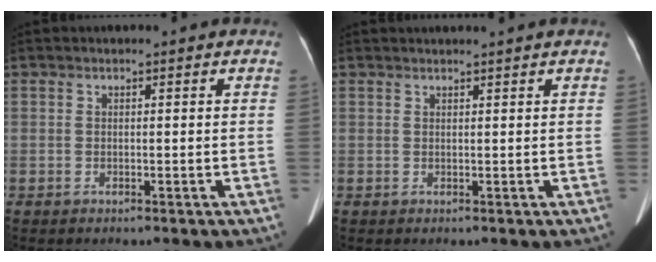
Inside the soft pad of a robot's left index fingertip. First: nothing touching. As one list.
[{"total": 3.0, "force": [2.7, -0.6, 1.1], "torque": [-0.012, 0.018, 0.038]}]